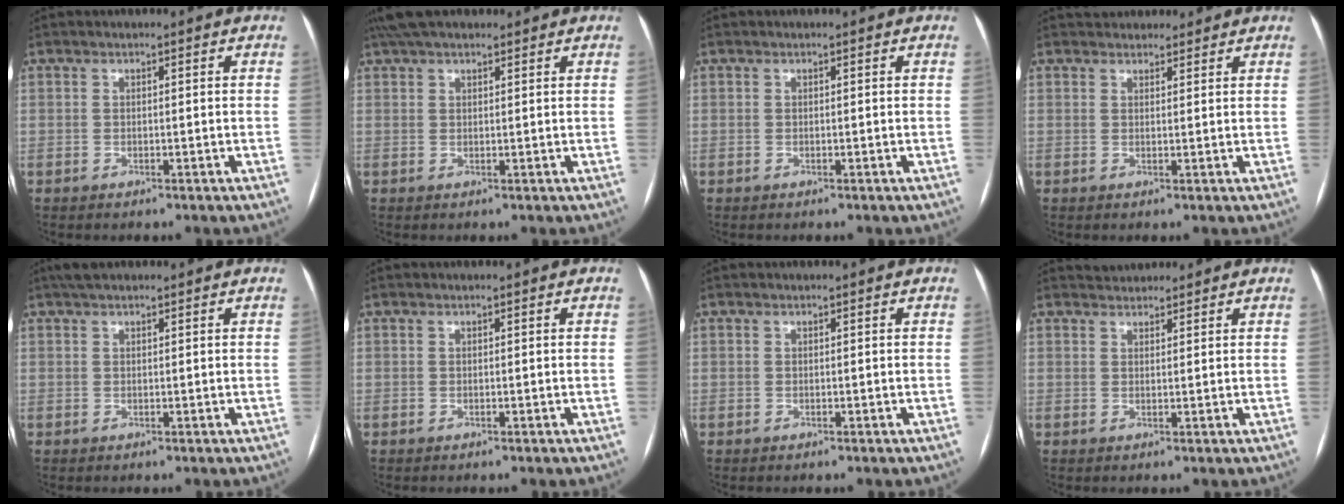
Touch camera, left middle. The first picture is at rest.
{"total": 5.9, "force": [4.8, 1.9, 2.8], "torque": [-0.045, 0.038, 0.085]}
{"total": 0.0}
{"total": 5.5, "force": [5.0, 2.0, 1.0], "torque": [0.000, 0.023, 0.064]}
{"total": 2.5, "force": [1.9, 0.7, 1.4], "torque": [-0.024, 0.021, 0.033]}
{"total": 0.0}
{"total": 0.0}
{"total": 2.4, "force": [2.3, 0.7, -0.1], "torque": [0.000, 0.019, 0.037]}